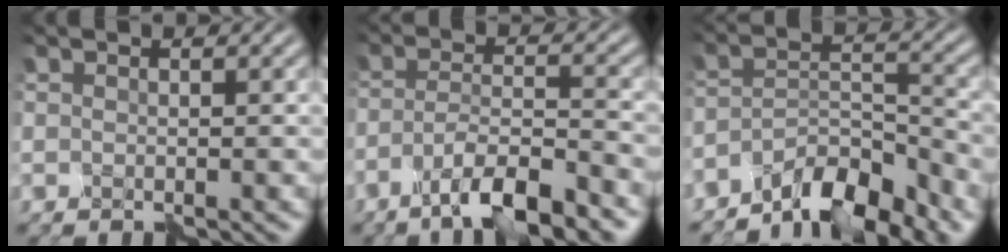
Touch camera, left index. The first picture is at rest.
{"total": 6.9, "force": [-4.6, 1.4, 4.9], "torque": [-0.081, 0.004, -0.085]}
{"total": 7.0, "force": [-5.5, 2.1, 3.8], "torque": [-0.056, 0.007, -0.099]}